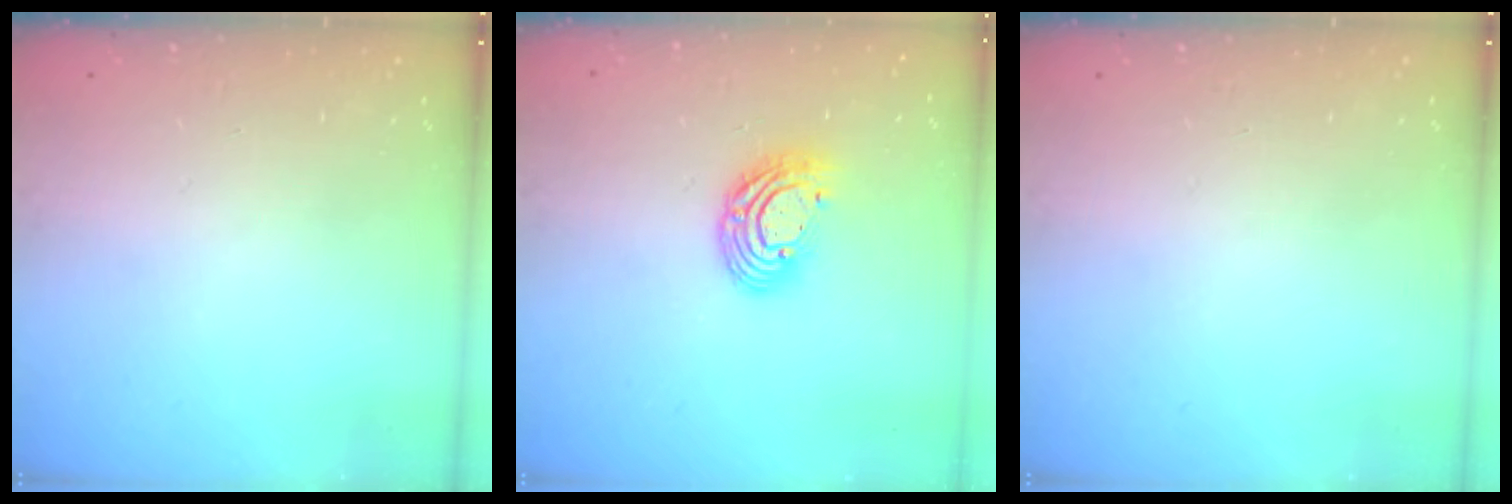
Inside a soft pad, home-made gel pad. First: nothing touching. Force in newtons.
{"total": 9.9, "press": 9.9, "slide": 0.8}
{"total": 0.0}